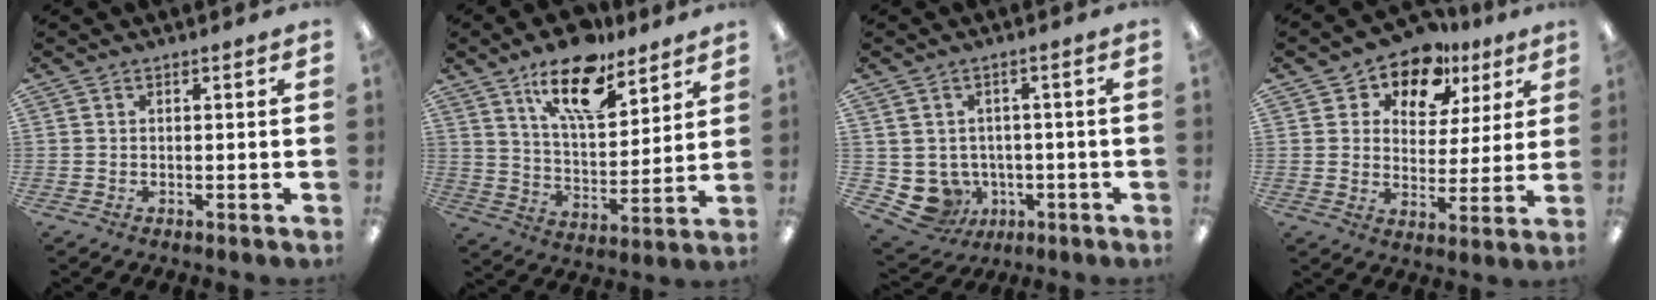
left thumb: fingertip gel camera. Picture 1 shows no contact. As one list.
[{"total": 16.1, "force": [11.2, 6.5, 9.6], "torque": [-0.147, -0.063, 0.189]}, {"total": 6.2, "force": [-1.8, 5.6, 1.8], "torque": [-0.061, 0.000, -0.028]}, {"total": 10.2, "force": [7.8, 5.9, 2.8], "torque": [-0.054, -0.062, 0.140]}]